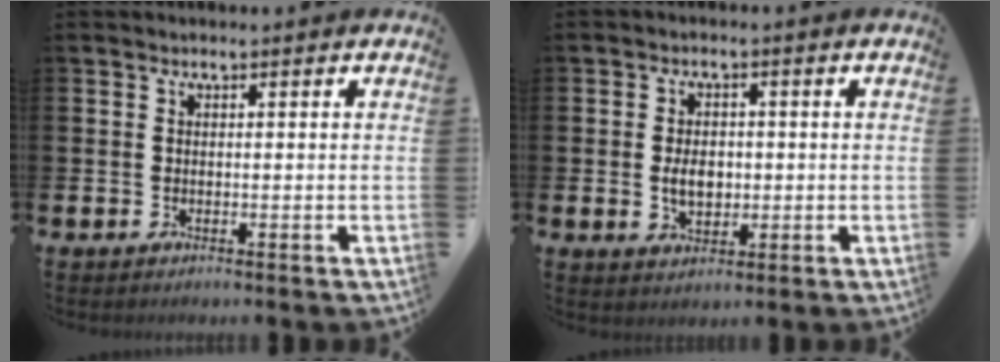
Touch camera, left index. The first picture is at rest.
{"total": 3.7, "force": [-0.1, 2.5, 2.8], "torque": [-0.031, -0.001, -0.009]}